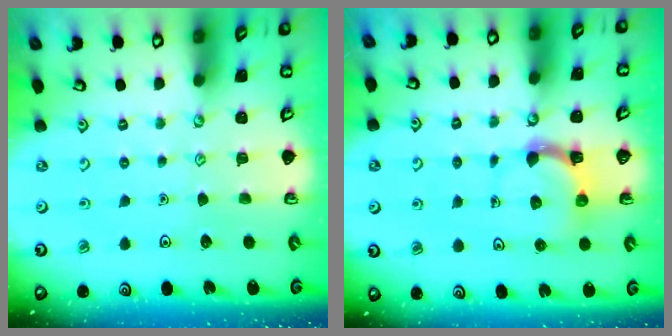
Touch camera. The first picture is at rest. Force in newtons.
{"total": 5.7, "press": 5.6, "slide": 1.1}